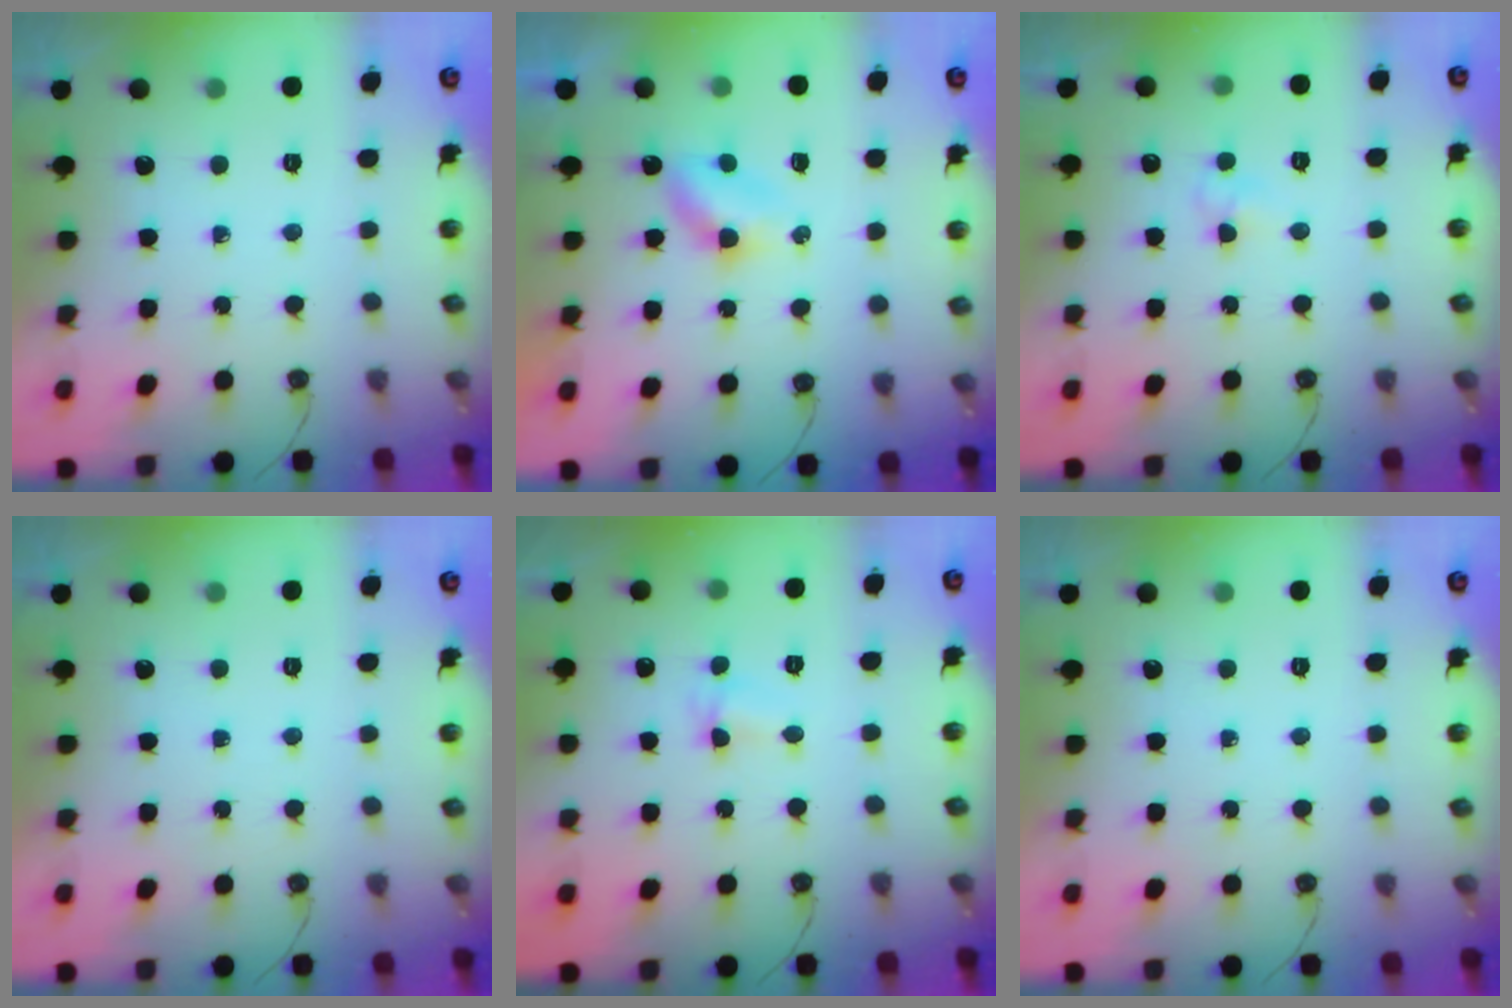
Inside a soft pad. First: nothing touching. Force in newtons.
{"total": 3.7, "press": 3.7, "slide": 0.5}
{"total": 3.4, "press": 3.4, "slide": 0.4}
{"total": 0.0}
{"total": 2.8, "press": 2.6, "slide": 1.0}
{"total": 0.0}